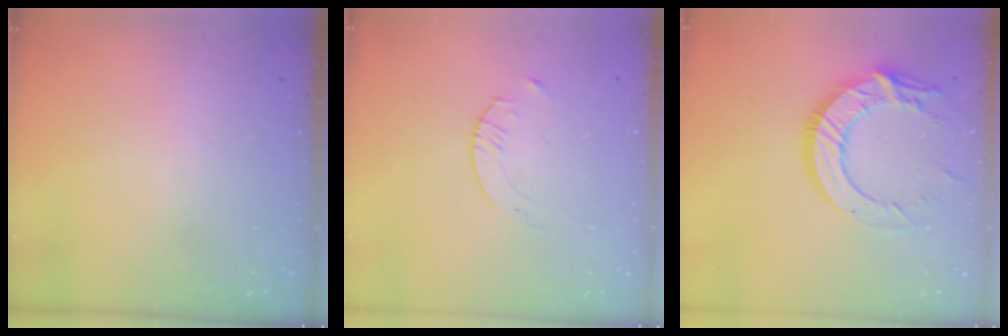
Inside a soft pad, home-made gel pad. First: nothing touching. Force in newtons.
{"total": 1.6, "press": 1.6, "slide": 0.2}
{"total": 14.7, "press": 14.6, "slide": 1.4}